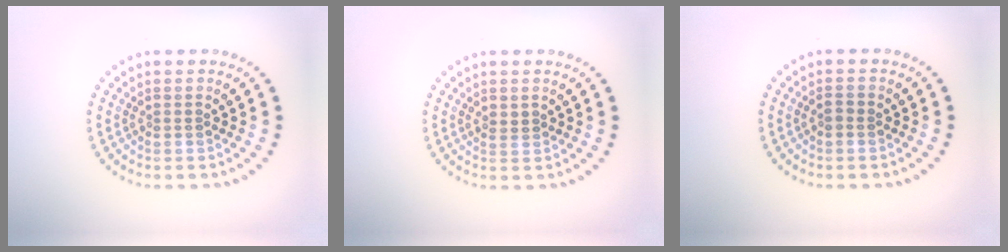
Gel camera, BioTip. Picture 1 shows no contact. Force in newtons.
{"total": 0.9, "press": 0.8, "slide": 0.1}
{"total": 1.0, "press": 1.0, "slide": 0.2}